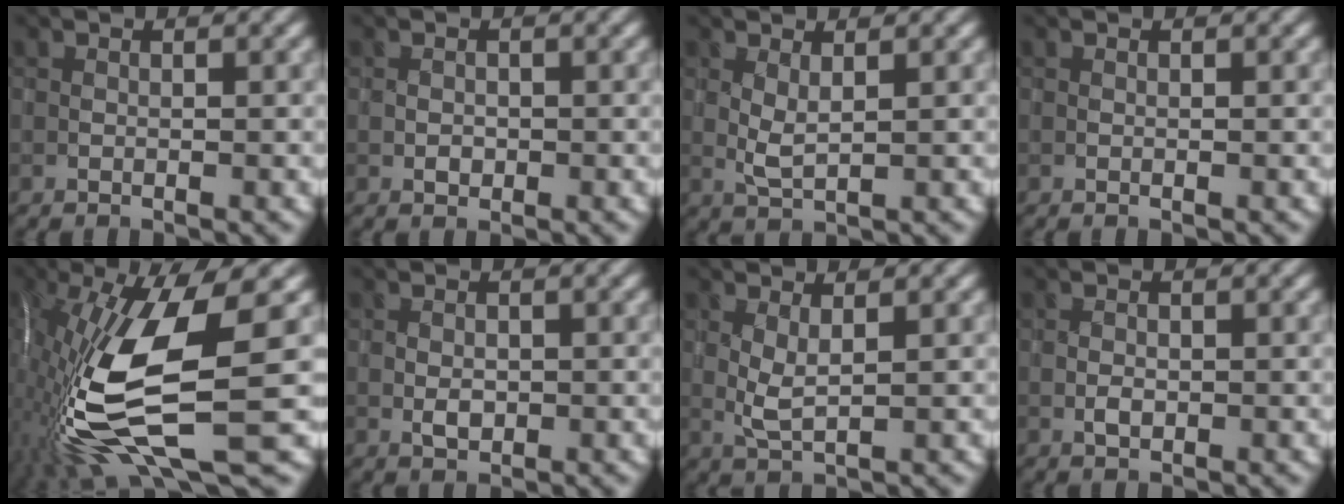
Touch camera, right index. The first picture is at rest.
{"total": 1.0, "force": [-0.2, 0.8, 0.5], "torque": [-0.009, -0.003, -0.004]}
{"total": 1.7, "force": [0.5, 0.6, 1.5], "torque": [-0.038, -0.001, 0.014]}
{"total": 0.0}
{"total": 14.6, "force": [-1.6, 4.3, 13.8], "torque": [-0.290, -0.020, -0.019]}
{"total": 1.6, "force": [-0.3, 1.1, 1.1], "torque": [-0.020, -0.002, -0.003]}
{"total": 2.1, "force": [0.6, 0.6, 1.9], "torque": [-0.046, -0.001, 0.014]}
{"total": 1.2, "force": [-0.2, 0.8, 0.8], "torque": [-0.015, -0.001, -0.005]}